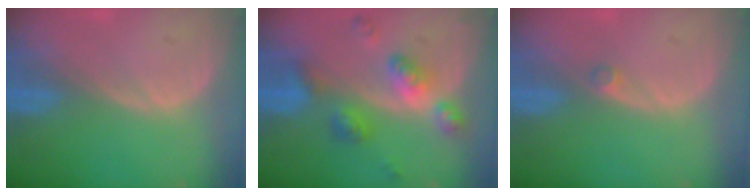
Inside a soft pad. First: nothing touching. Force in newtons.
{"total": 7.1, "press": 7.0, "slide": 0.6}
{"total": 1.0, "press": 0.9, "slide": 0.5}